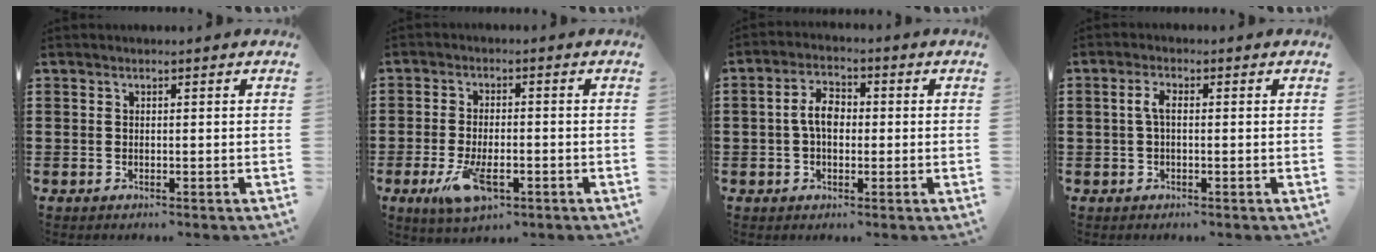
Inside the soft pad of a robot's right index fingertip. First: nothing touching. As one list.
[{"total": 7.0, "force": [-2.8, 2.9, 5.7], "torque": [-0.124, -0.010, -0.049]}, {"total": 4.8, "force": [-0.1, 2.9, 3.9], "torque": [-0.085, 0.008, -0.006]}, {"total": 2.6, "force": [0.0, 0.9, 2.4], "torque": [-0.054, 0.002, -0.003]}]